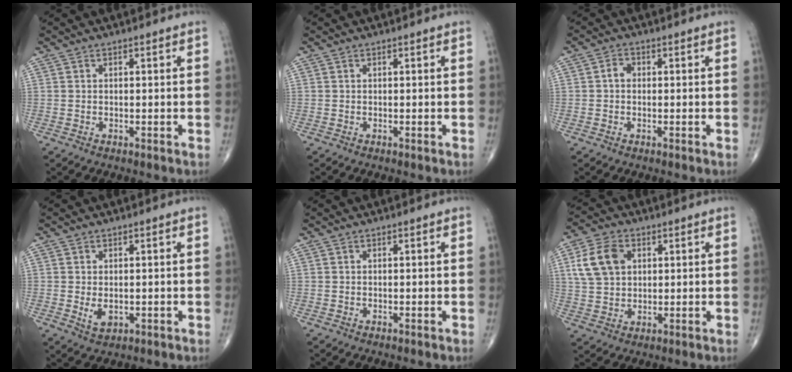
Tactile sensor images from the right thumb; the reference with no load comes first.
{"total": 0.0}
{"total": 2.0, "force": [0.0, 1.6, 1.2], "torque": [-0.013, 0.009, -0.003]}
{"total": 2.9, "force": [-0.2, 1.9, 2.2], "torque": [-0.032, -0.006, 0.004]}
{"total": 0.0}
{"total": 9.4, "force": [2.8, 6.6, 6.0], "torque": [-0.105, 0.003, 0.055]}